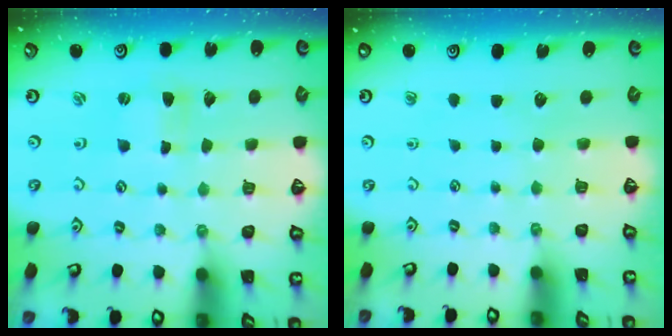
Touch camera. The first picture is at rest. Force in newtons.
{"total": 0.0}